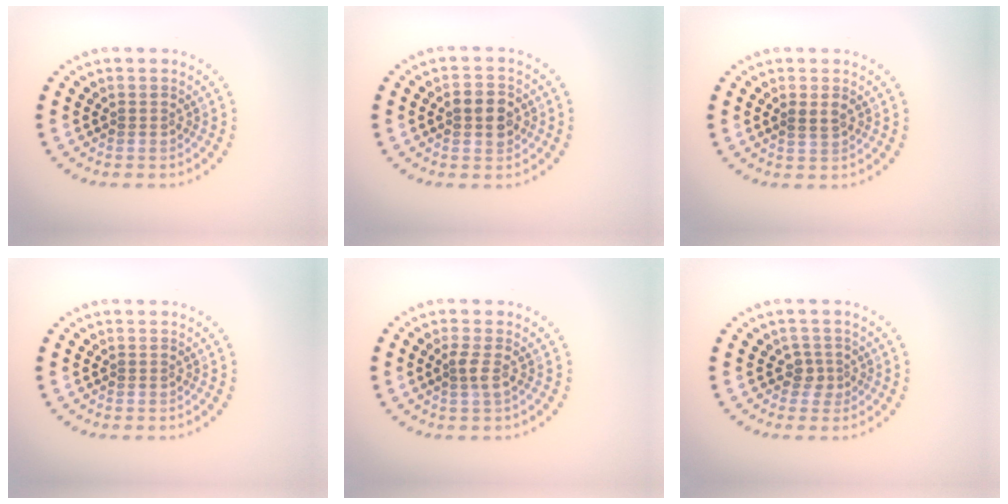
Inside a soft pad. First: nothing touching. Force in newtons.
{"total": 3.0, "press": 3.0, "slide": 0.2}
{"total": 1.1, "press": 1.1, "slide": 0.3}
{"total": 0.0}
{"total": 1.3, "press": 1.0, "slide": 0.9}
{"total": 1.4, "press": 1.0, "slide": 1.0}